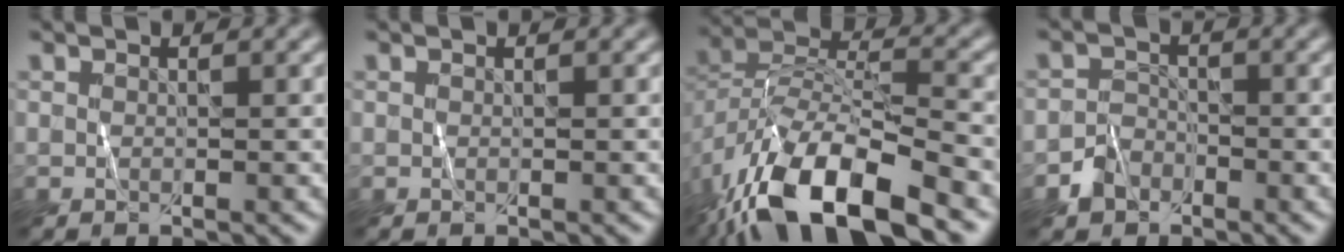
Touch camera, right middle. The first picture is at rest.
{"total": 0.0}
{"total": 12.8, "force": [-8.2, 5.3, 8.3], "torque": [-0.157, -0.008, -0.153]}
{"total": 1.9, "force": [-1.5, 1.3, -0.1], "torque": [0.006, 0.009, -0.029]}